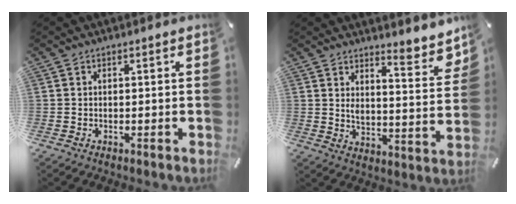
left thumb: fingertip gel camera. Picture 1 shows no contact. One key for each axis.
{"total": 7.8, "fx": 6.7, "fy": 2.8, "fz": 2.9, "tx": -0.037, "ty": -0.071, "tz": 0.113}